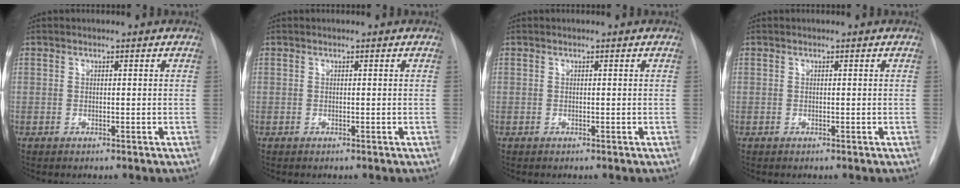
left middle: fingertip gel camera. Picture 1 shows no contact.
{"total": 0.0}
{"total": 0.0}
{"total": 0.0}